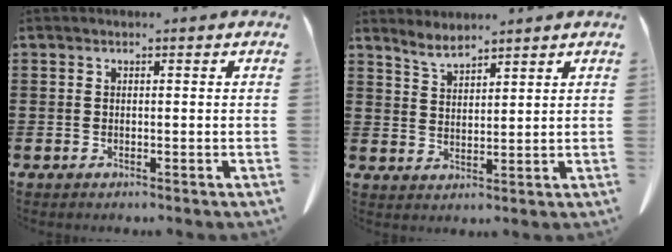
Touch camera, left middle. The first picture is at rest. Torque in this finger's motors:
{"motor_torque": [0.14, 0.08, -0.03, 0.01]}